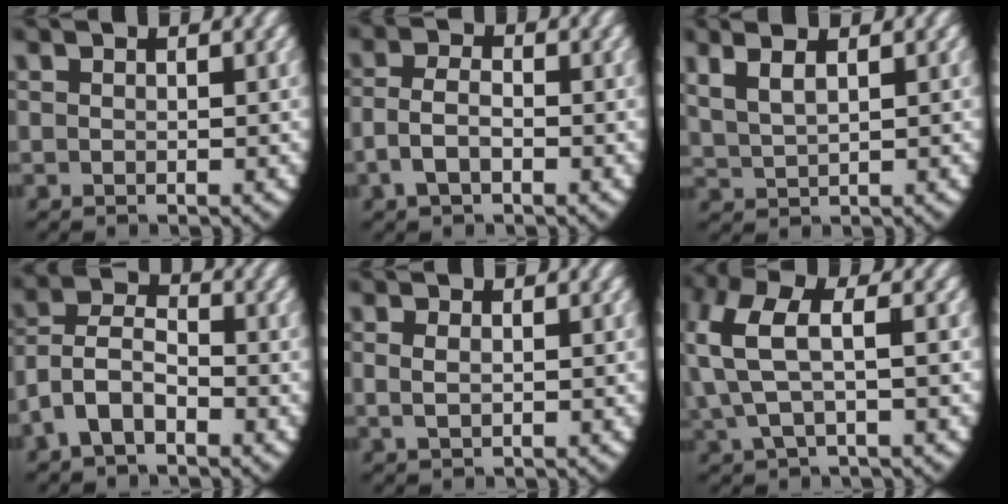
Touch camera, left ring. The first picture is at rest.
{"total": 3.5, "force": [-1.0, 2.5, 2.2], "torque": [-0.062, -0.018, -0.012]}
{"total": 3.5, "force": [1.9, 1.9, 2.1], "torque": [-0.051, 0.006, 0.040]}
{"total": 7.2, "force": [-1.2, 6.1, 3.6], "torque": [-0.094, -0.023, -0.026]}
{"total": 0.8, "force": [0.1, 0.3, 0.8], "torque": [-0.025, -0.010, 0.011]}
{"total": 6.6, "force": [1.3, 4.2, 4.9], "torque": [-0.123, 0.007, 0.019]}